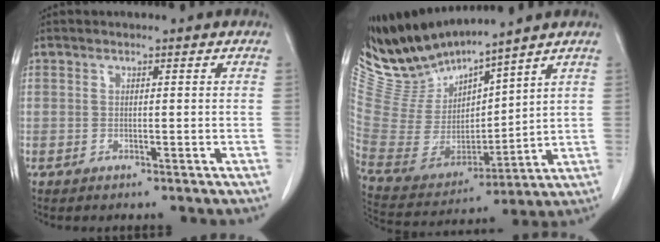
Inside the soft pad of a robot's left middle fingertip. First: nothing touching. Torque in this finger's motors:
{"motor_torque": [-0.02, -0.38, -0.07, -0.04]}